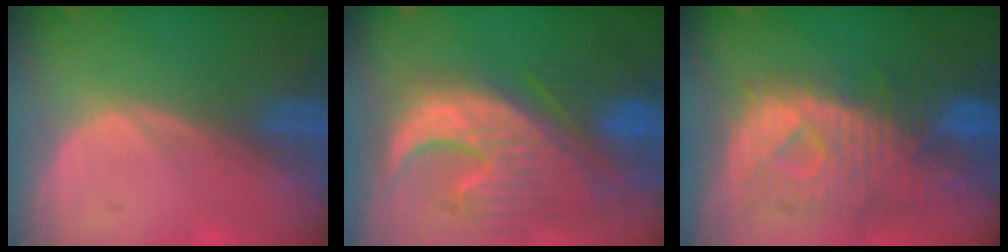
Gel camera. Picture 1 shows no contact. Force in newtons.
{"total": 12.4, "press": 11.2, "slide": 5.4}
{"total": 10.8, "press": 9.6, "slide": 5.0}